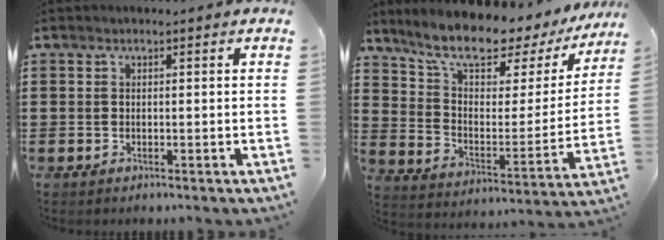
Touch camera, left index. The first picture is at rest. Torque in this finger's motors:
{"motor_torque": [2.14, 0.00, 0.95, 0.21]}